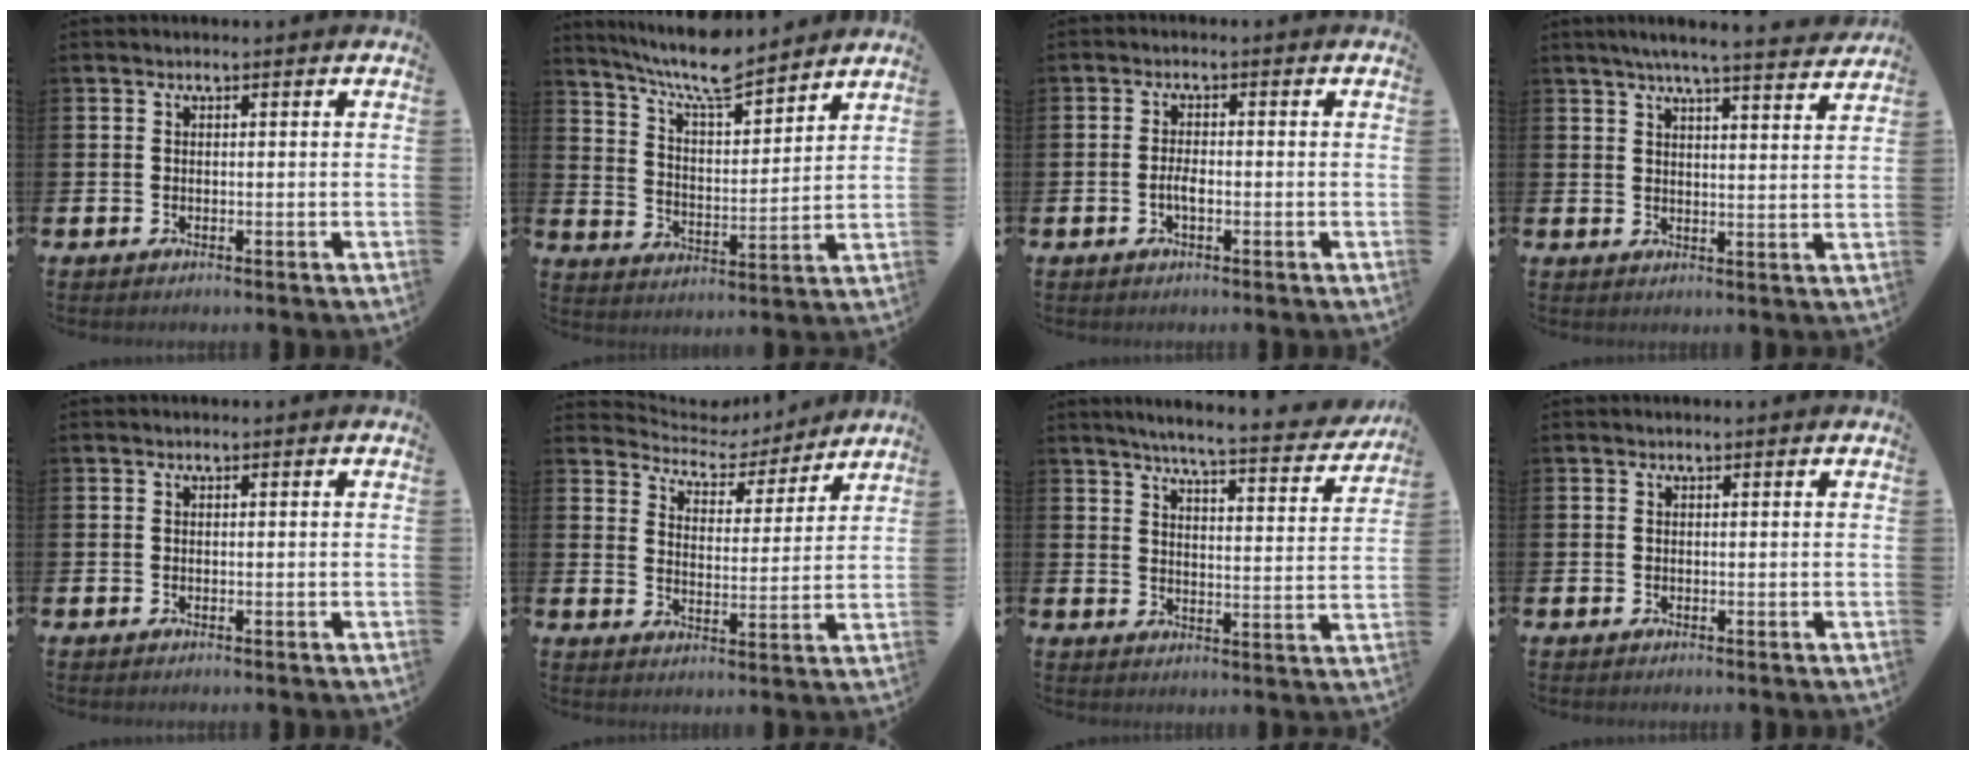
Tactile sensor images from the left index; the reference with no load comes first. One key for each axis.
{"total": 8.7, "fx": 8.1, "fy": 1.2, "fz": 3.1, "tx": -0.086, "ty": -0.050, "tz": 0.144}
{"total": 2.1, "fx": -0.6, "fy": 0.8, "fz": 1.8, "tx": -0.033, "ty": 0.002, "tz": -0.013}
{"total": 5.7, "fx": 5.4, "fy": -0.3, "fz": 1.9, "tx": -0.041, "ty": -0.028, "tz": 0.092}
{"total": 0.0}
{"total": 5.3, "fx": 5.1, "fy": 1.6, "fz": 0.3, "tx": -0.032, "ty": -0.042, "tz": 0.085}
{"total": 5.8, "fx": 5.4, "fy": 0.0, "fz": 2.0, "tx": -0.048, "ty": -0.043, "tz": 0.088}
{"total": 0.0}